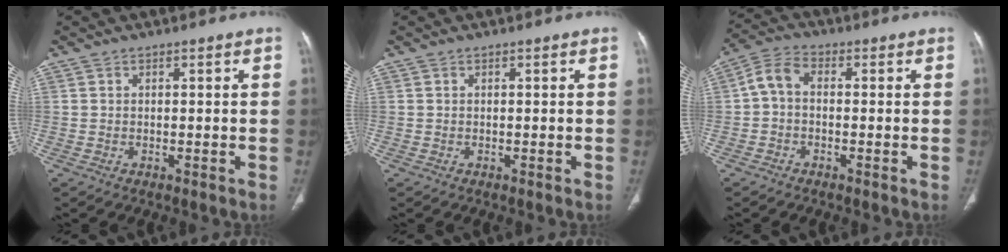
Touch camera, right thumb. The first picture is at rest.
{"total": 0.0}
{"total": 5.0, "force": [-0.3, 3.2, 3.8], "torque": [-0.071, 0.019, -0.018]}